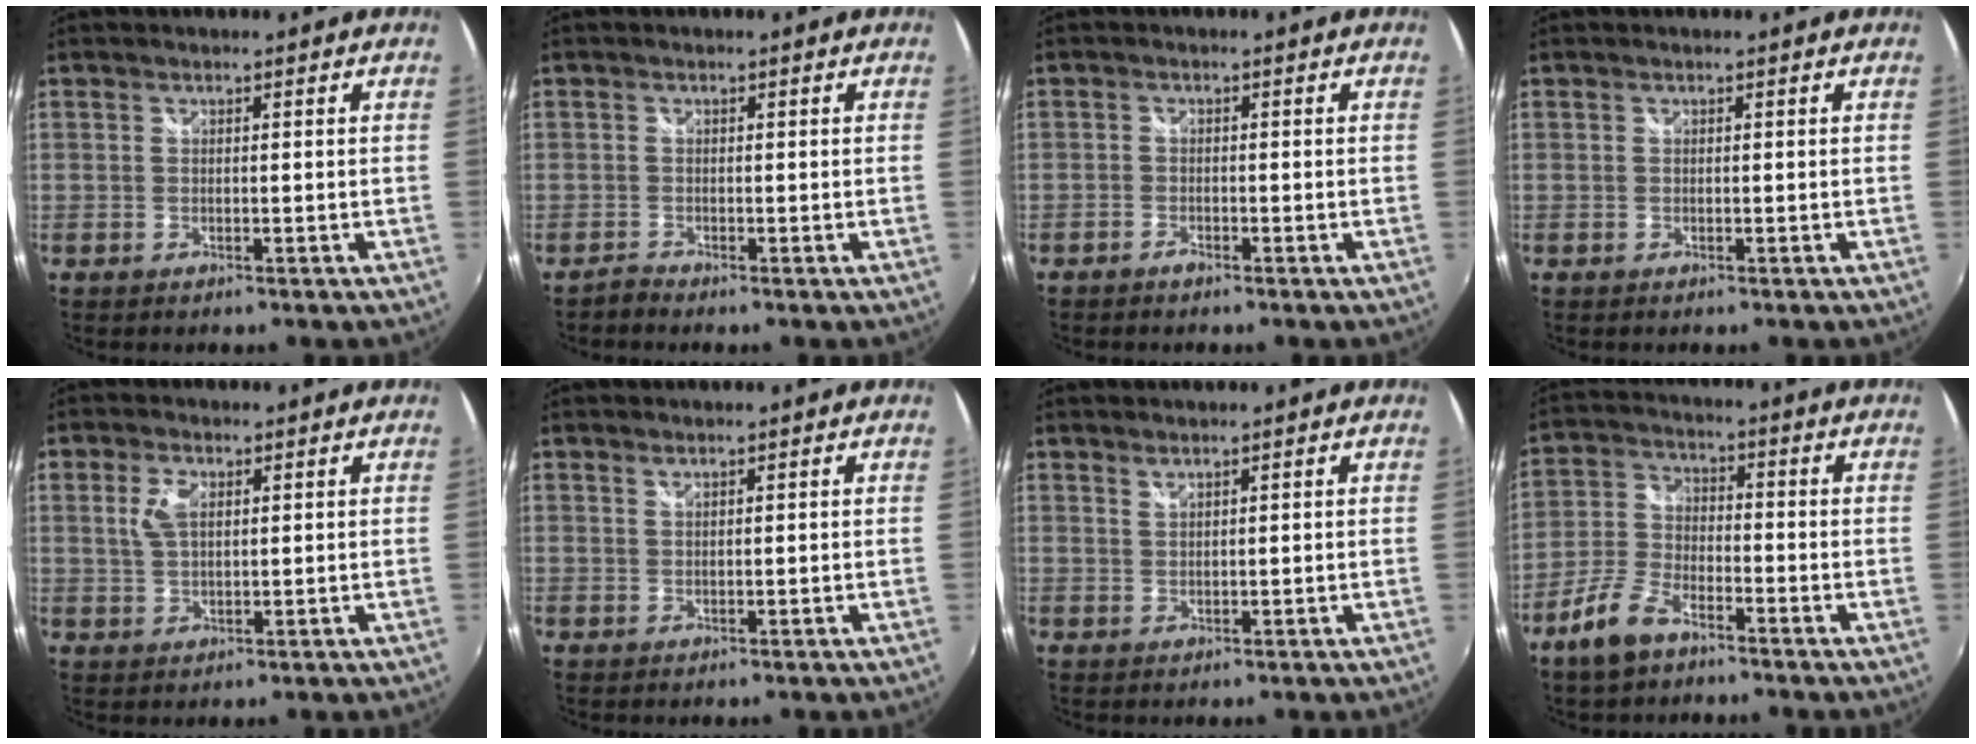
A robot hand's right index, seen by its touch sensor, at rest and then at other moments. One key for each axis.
{"total": 1.1, "fx": -1.0, "fy": 0.4, "fz": -0.3, "tx": 0.005, "ty": 0.003, "tz": -0.022}
{"total": 1.4, "fx": -1.2, "fy": 0.6, "fz": 0.4, "tx": -0.013, "ty": 0.000, "tz": -0.025}
{"total": 0.0}
{"total": 4.2, "fx": 1.3, "fy": 2.4, "fz": 3.2, "tx": -0.064, "ty": 0.006, "tz": 0.026}
{"total": 0.6, "fx": 0.6, "fy": 0.0, "fz": 0.2, "tx": -0.002, "ty": 0.001, "tz": 0.011}
{"total": 1.0, "fx": 1.0, "fy": 0.1, "fz": 0.3, "tx": -0.004, "ty": 0.001, "tz": 0.018}
{"total": 8.1, "fx": -5.7, "fy": 3.5, "fz": 4.7, "tx": -0.111, "ty": 0.003, "tz": -0.113}